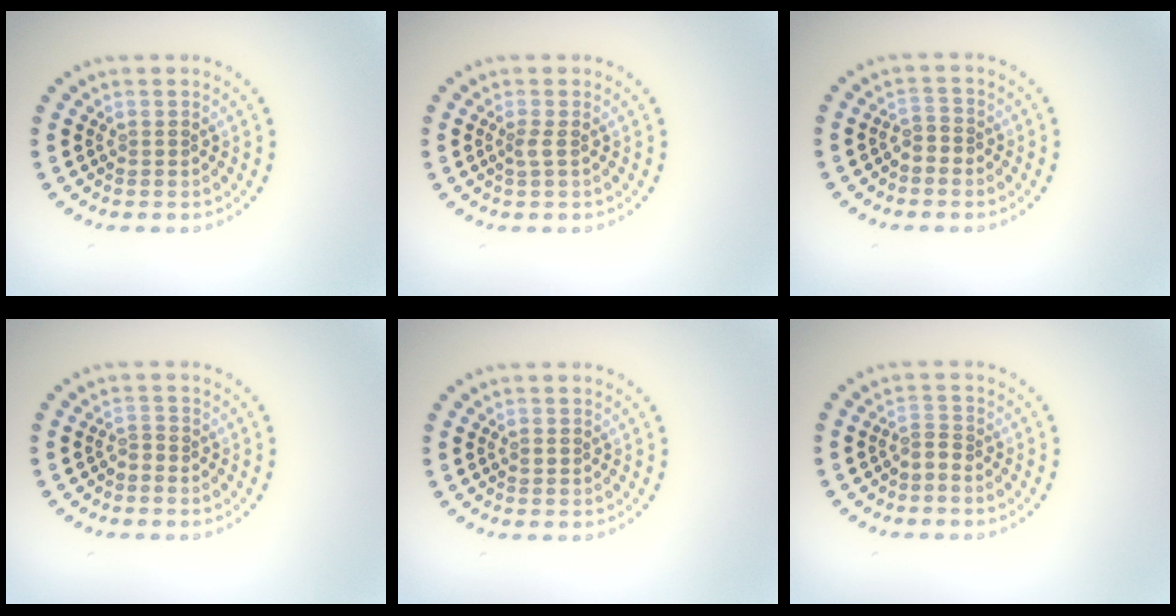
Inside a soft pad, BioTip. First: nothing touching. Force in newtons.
{"total": 0.9, "press": 0.7, "slide": 0.6}
{"total": 1.4, "press": 1.2, "slide": 0.8}
{"total": 0.6, "press": 0.3, "slide": 0.5}
{"total": 0.6, "press": 0.6, "slide": 0.2}
{"total": 1.0, "press": 0.5, "slide": 0.9}